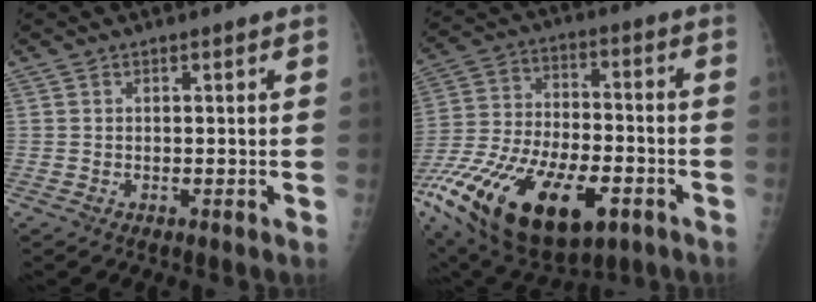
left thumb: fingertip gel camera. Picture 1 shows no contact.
{"total": 30.4, "force": [-13.9, 15.1, 22.3], "torque": [-0.469, 0.000, -0.234]}